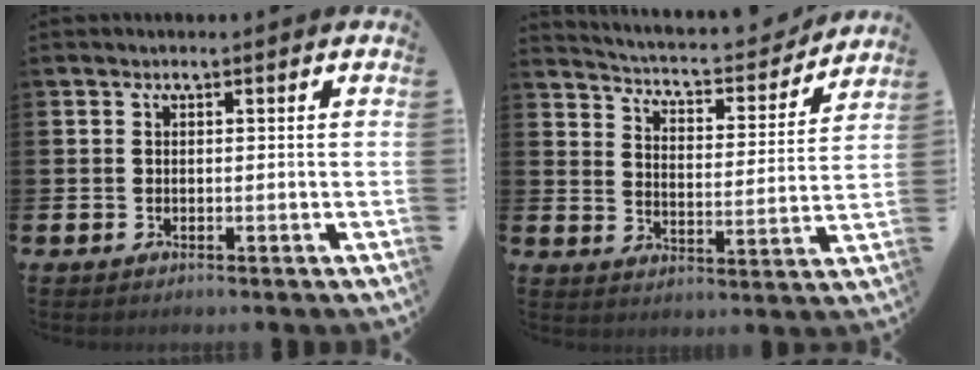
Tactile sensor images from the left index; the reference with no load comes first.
{"total": 5.3, "force": [5.1, 1.0, 1.2], "torque": [-0.051, -0.043, 0.081]}